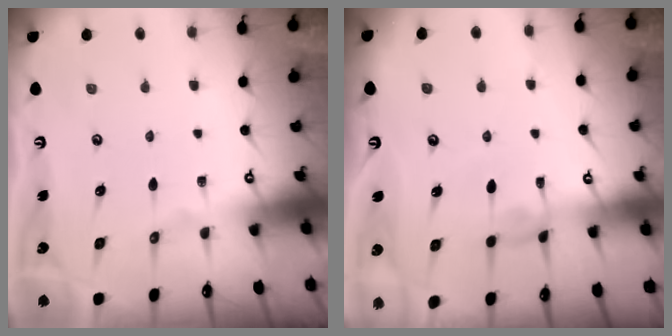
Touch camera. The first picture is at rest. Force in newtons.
{"total": 1.0, "press": 0.7, "slide": 0.7}